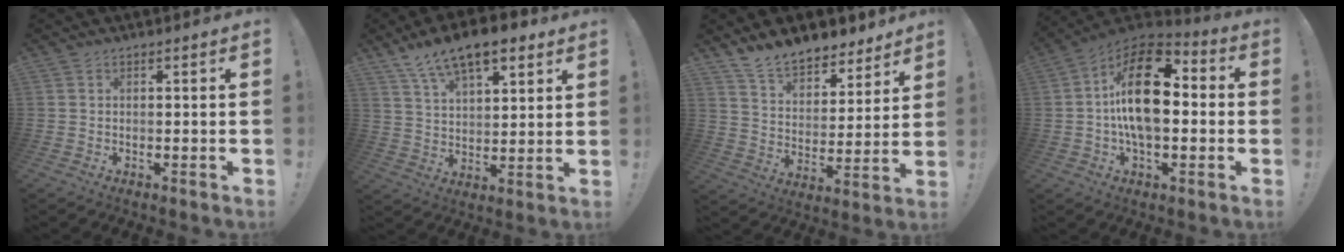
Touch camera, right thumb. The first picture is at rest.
{"total": 13.3, "force": [9.2, 5.5, 8.0], "torque": [-0.138, -0.049, 0.165]}
{"total": 11.4, "force": [10.3, 4.2, 2.8], "torque": [-0.058, -0.082, 0.191]}
{"total": 21.3, "force": [1.6, 12.2, 17.4], "torque": [-0.285, 0.012, 0.025]}